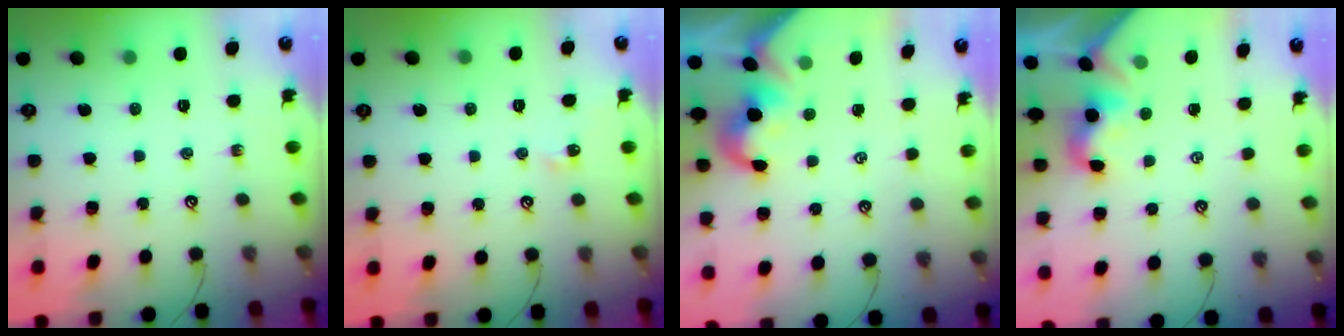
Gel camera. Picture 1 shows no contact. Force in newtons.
{"total": 4.9, "press": 4.8, "slide": 0.7}
{"total": 0.0}
{"total": 1.8, "press": 1.8, "slide": 0.5}